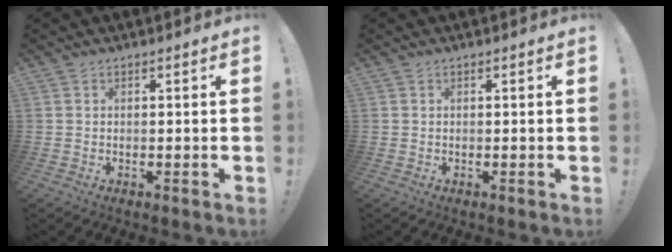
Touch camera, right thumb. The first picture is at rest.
{"total": 0.0}